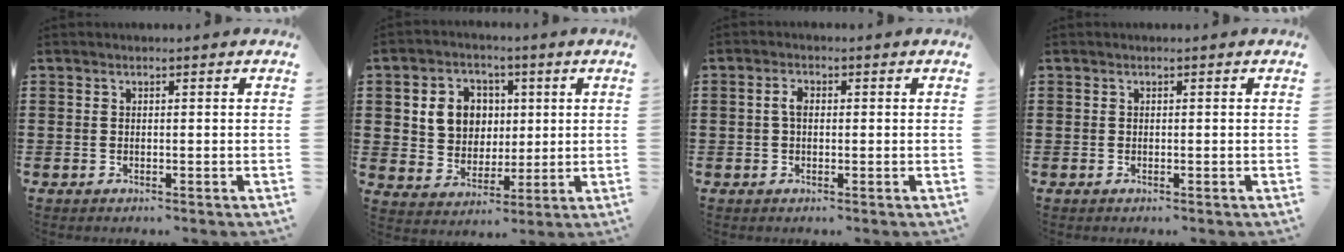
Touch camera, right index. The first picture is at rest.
{"total": 7.1, "force": [1.6, 6.3, 2.9], "torque": [-0.070, 0.015, 0.024]}
{"total": 2.2, "force": [0.0, 1.2, 1.9], "torque": [-0.038, 0.006, -0.001]}
{"total": 0.0}